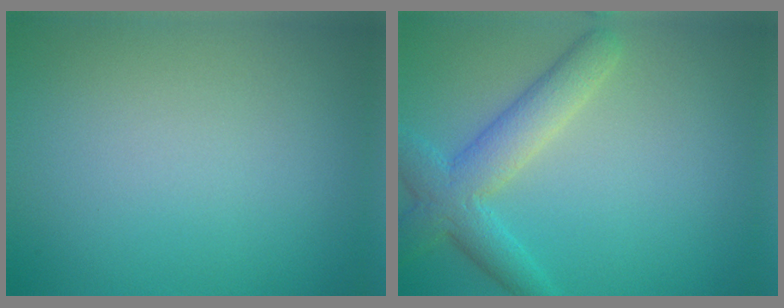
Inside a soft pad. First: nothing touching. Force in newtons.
{"total": 4.7, "press": 4.7, "slide": 0.4}